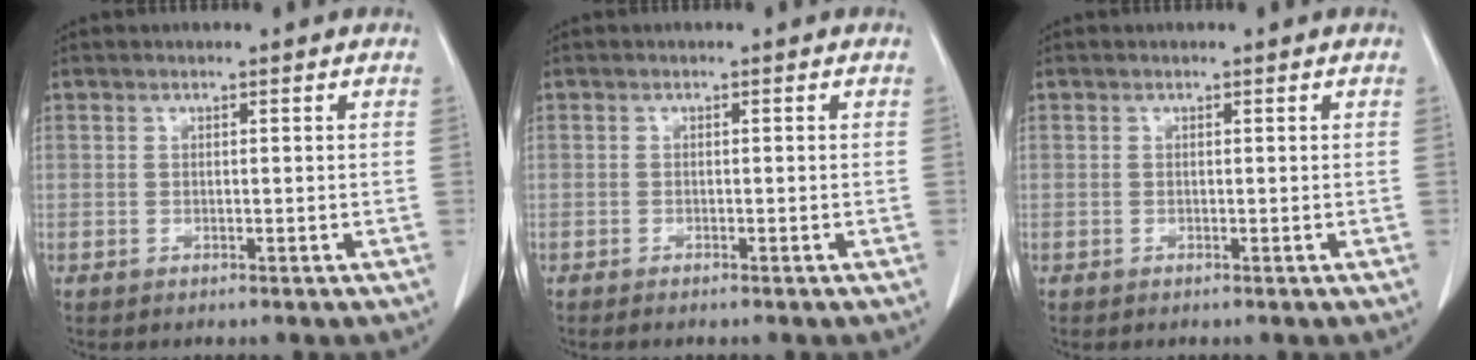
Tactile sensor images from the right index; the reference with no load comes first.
{"total": 1.4, "force": [-1.2, 0.1, 0.8], "torque": [-0.016, -0.003, -0.014]}
{"total": 0.0}